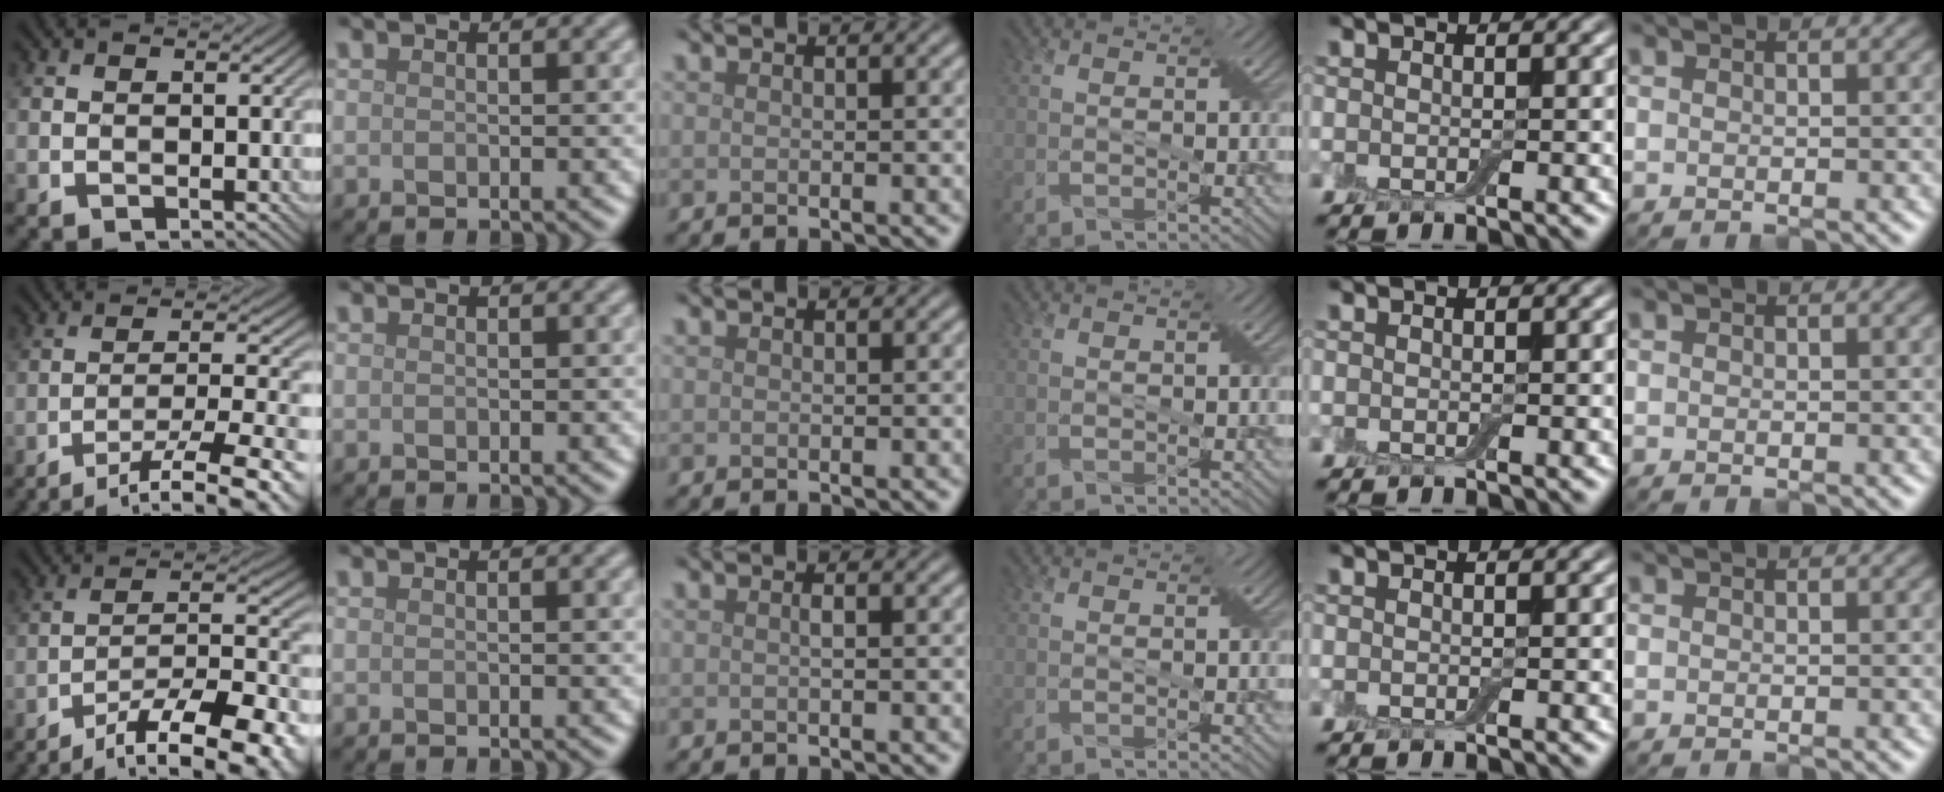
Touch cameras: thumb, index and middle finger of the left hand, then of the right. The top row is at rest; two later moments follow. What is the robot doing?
{"motion": "pour", "object": "bottle"}